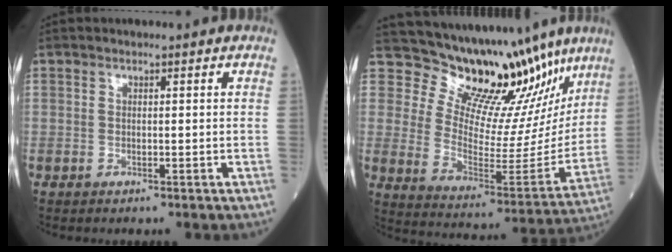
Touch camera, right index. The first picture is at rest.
{"total": 18.5, "force": [16.0, 6.0, 7.0], "torque": [-0.095, -0.039, 0.230]}